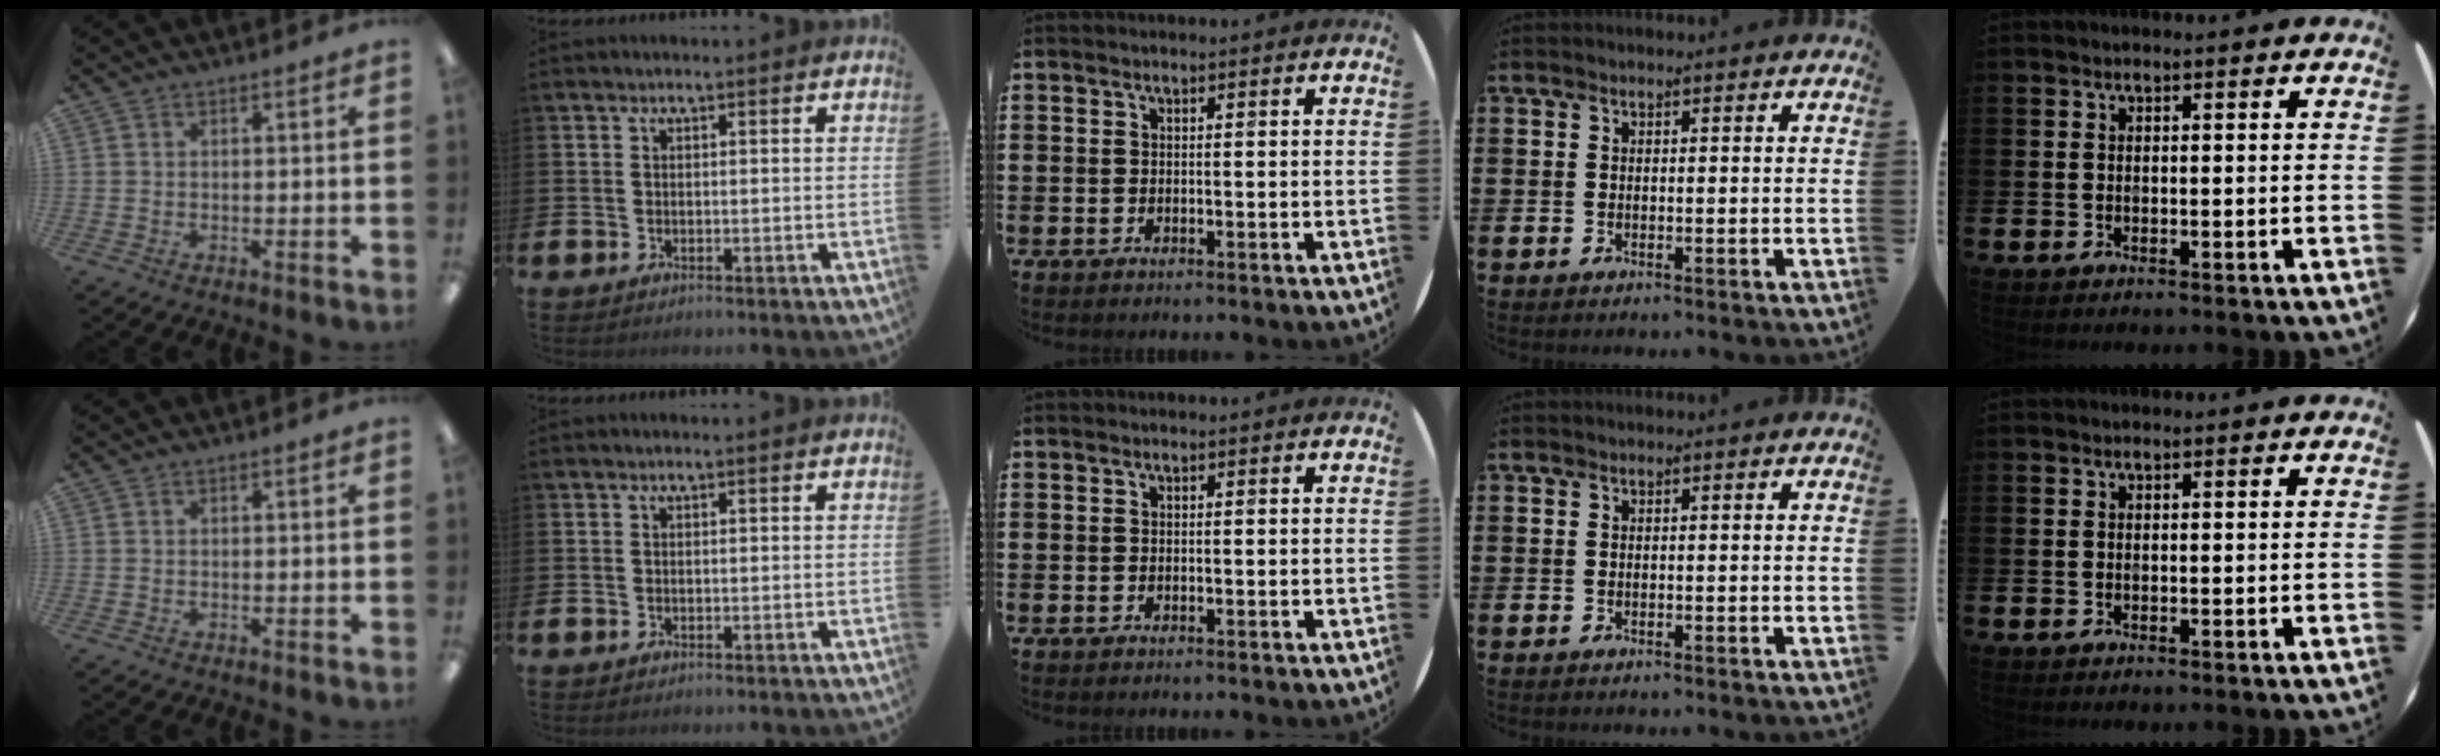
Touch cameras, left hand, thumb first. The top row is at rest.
{}